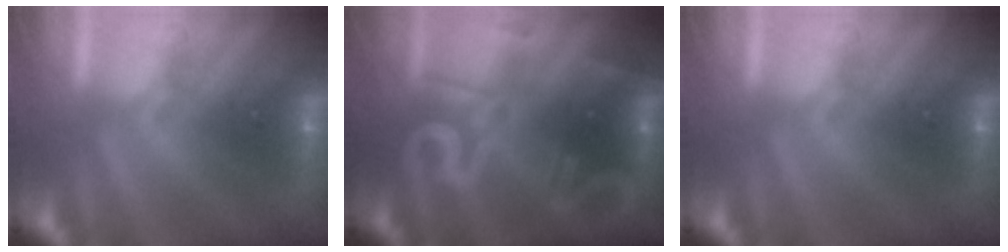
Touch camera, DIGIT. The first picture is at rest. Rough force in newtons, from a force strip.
{"total": 2.7}
{"total": 0.0}